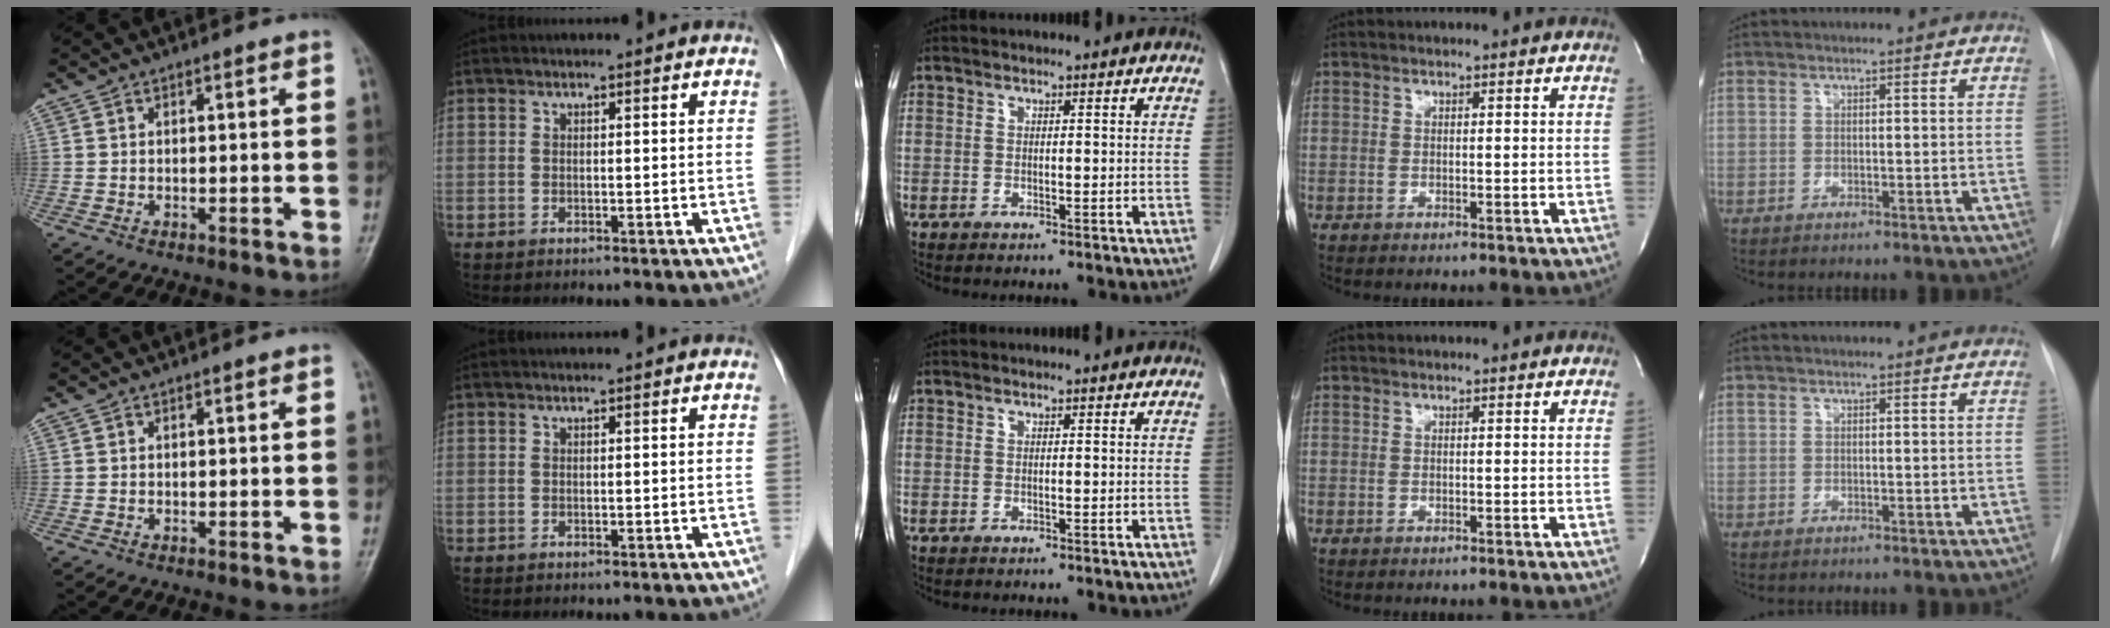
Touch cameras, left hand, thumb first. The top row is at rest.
{}